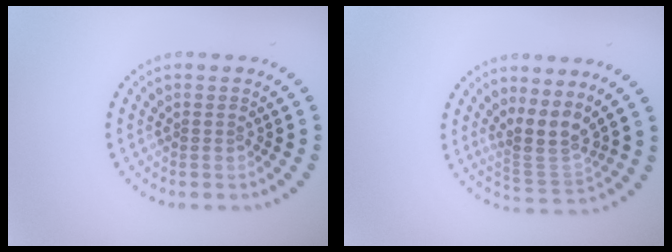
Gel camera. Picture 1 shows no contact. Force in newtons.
{"total": 3.4, "press": 2.5, "slide": 2.4}